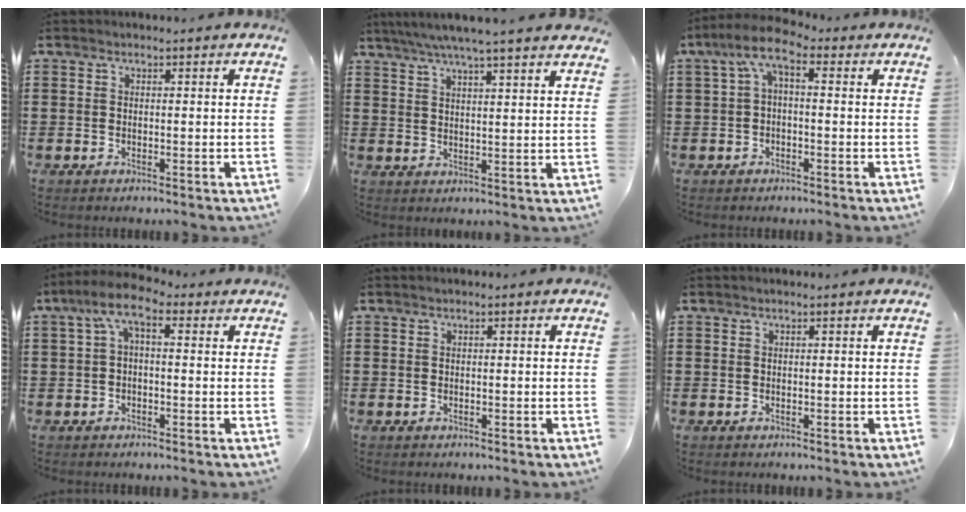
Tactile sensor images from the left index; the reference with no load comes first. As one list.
[{"total": 5.2, "force": [4.6, -0.4, 2.4], "torque": [-0.061, -0.015, 0.081]}, {"total": 4.7, "force": [-0.3, 1.8, 4.4], "torque": [-0.100, -0.001, -0.015]}, {"total": 5.1, "force": [0.6, 2.0, 4.7], "torque": [-0.101, 0.007, 0.005]}, {"total": 0.0}, {"total": 0.0}]